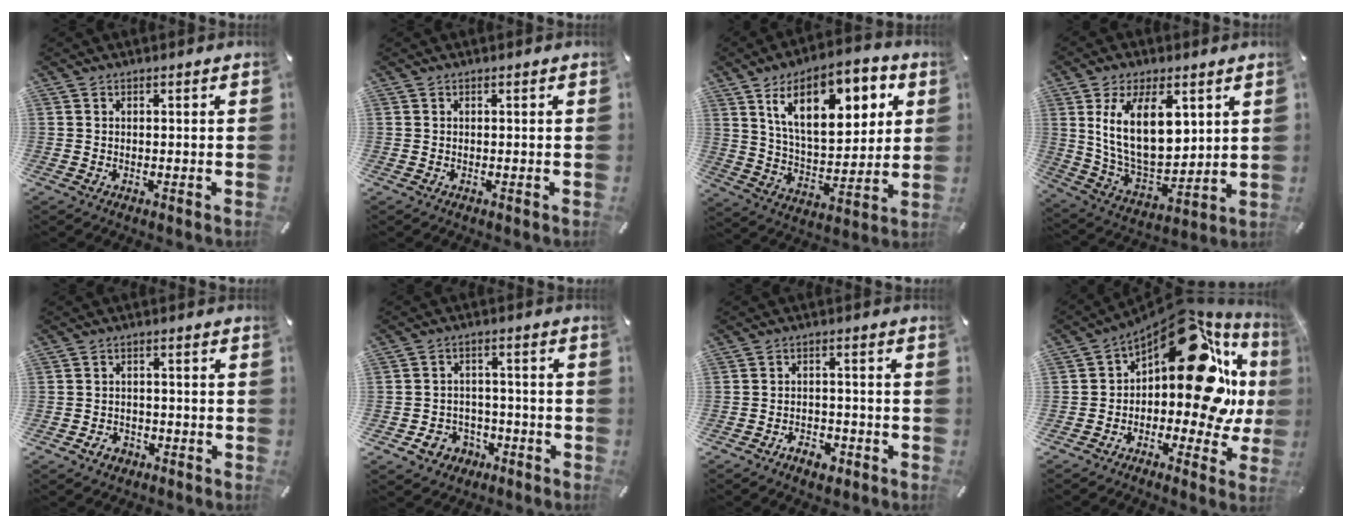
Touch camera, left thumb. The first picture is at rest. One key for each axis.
{"total": 0.0}
{"total": 19.4, "fx": 9.3, "fy": 10.1, "fz": 13.7, "tx": -0.218, "ty": -0.020, "tz": 0.156}
{"total": 18.0, "fx": 6.5, "fy": 10.1, "fz": 13.3, "tx": -0.260, "ty": -0.034, "tz": 0.113}
{"total": 3.5, "fx": -2.1, "fy": 2.5, "fz": 1.3, "tx": -0.027, "ty": 0.007, "tz": -0.042}
{"total": 6.0, "fx": -2.5, "fy": 5.3, "fz": 1.5, "tx": -0.034, "ty": 0.018, "tz": -0.043}
{"total": 4.8, "fx": -3.2, "fy": 2.8, "fz": 2.2, "tx": -0.038, "ty": 0.016, "tz": -0.057}
{"total": 23.5, "fx": 7.2, "fy": 12.0, "fz": 18.9, "tx": -0.259, "ty": -0.053, "tz": 0.123}